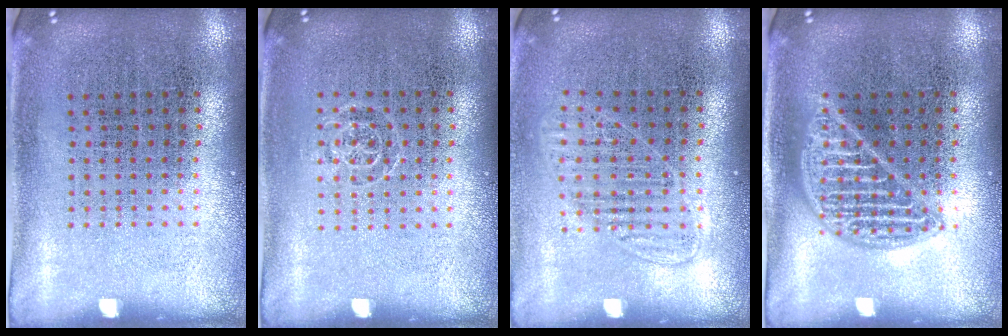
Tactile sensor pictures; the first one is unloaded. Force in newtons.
{"total": 0.6, "press": 0.5, "slide": 0.3}
{"total": 1.2, "press": 1.1, "slide": 0.5}
{"total": 2.3, "press": 2.2, "slide": 0.3}